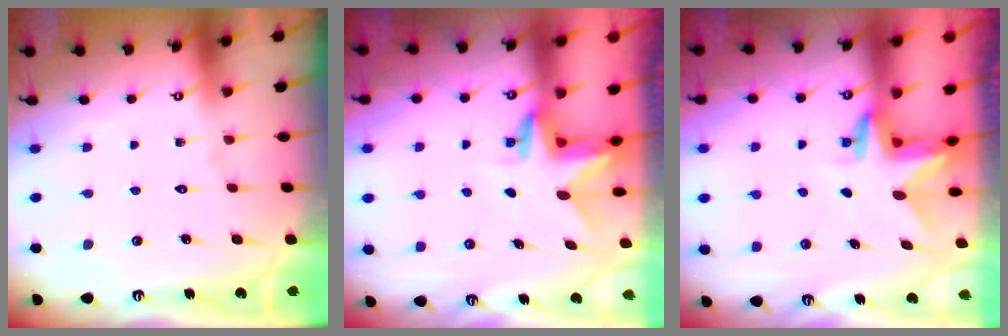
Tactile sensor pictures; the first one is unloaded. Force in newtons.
{"total": 2.9, "press": 2.9, "slide": 0.2}
{"total": 2.9, "press": 2.9, "slide": 0.2}